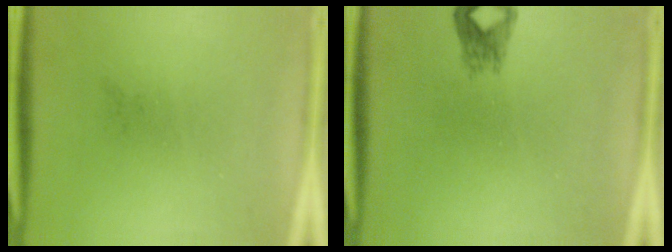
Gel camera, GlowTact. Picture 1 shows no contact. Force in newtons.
{"total": 1.9}